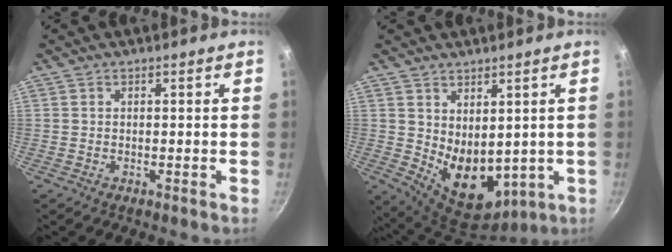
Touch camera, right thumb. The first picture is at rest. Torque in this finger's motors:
{"motor_torque": [-0.32, 1.08, 1.16, 0.22, 0.11]}